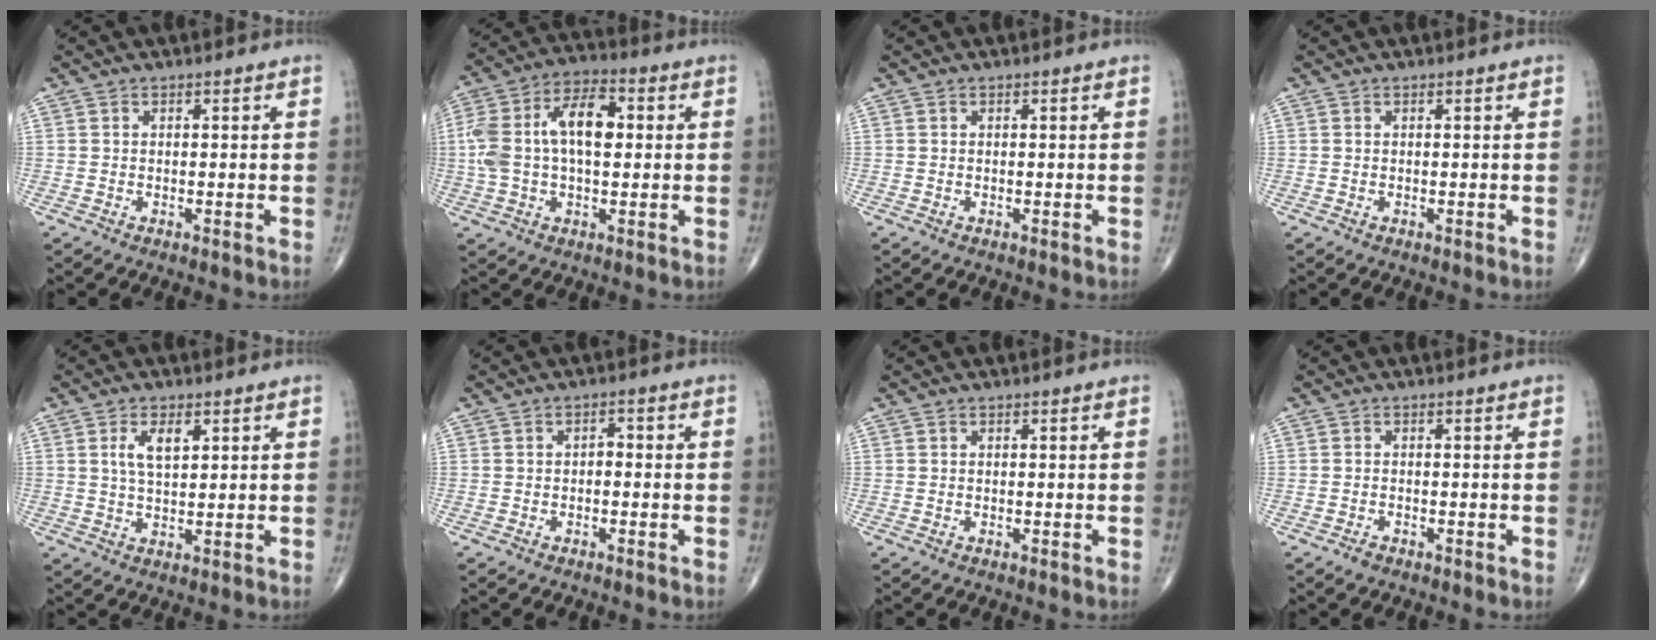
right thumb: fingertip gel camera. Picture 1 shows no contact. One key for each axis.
{"total": 15.4, "fx": 1.6, "fy": 8.5, "fz": 12.8, "tx": -0.252, "ty": 0.038, "tz": 0.024}
{"total": 0.0}
{"total": 0.0}
{"total": 5.0, "fx": 1.8, "fy": 2.3, "fz": 4.0, "tx": -0.071, "ty": -0.006, "tz": 0.036}
{"total": 1.7, "fx": -0.3, "fy": 1.1, "fz": 1.3, "tx": -0.009, "ty": 0.011, "tz": -0.012}
{"total": 0.0}
{"total": 1.1, "fx": -0.8, "fy": 0.6, "fz": 0.5, "tx": -0.011, "ty": 0.001, "tz": -0.015}